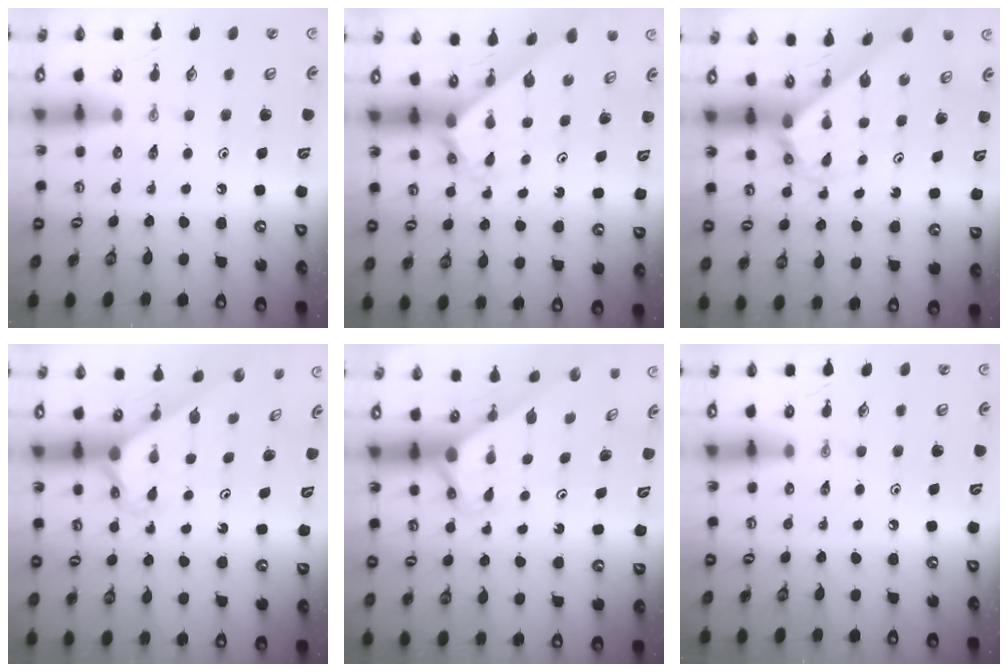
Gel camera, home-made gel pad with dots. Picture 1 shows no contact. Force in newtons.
{"total": 2.0, "press": 2.0, "slide": 0.1}
{"total": 2.4, "press": 2.4, "slide": 0.2}
{"total": 2.4, "press": 2.4, "slide": 0.2}
{"total": 2.7, "press": 2.7, "slide": 0.0}
{"total": 0.0}